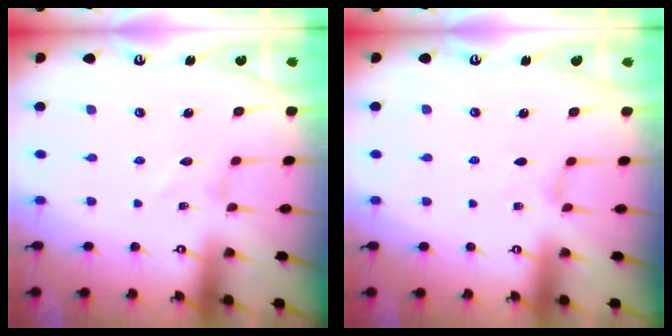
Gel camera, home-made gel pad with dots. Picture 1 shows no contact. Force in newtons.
{"total": 1.1, "press": 1.1, "slide": 0.3}